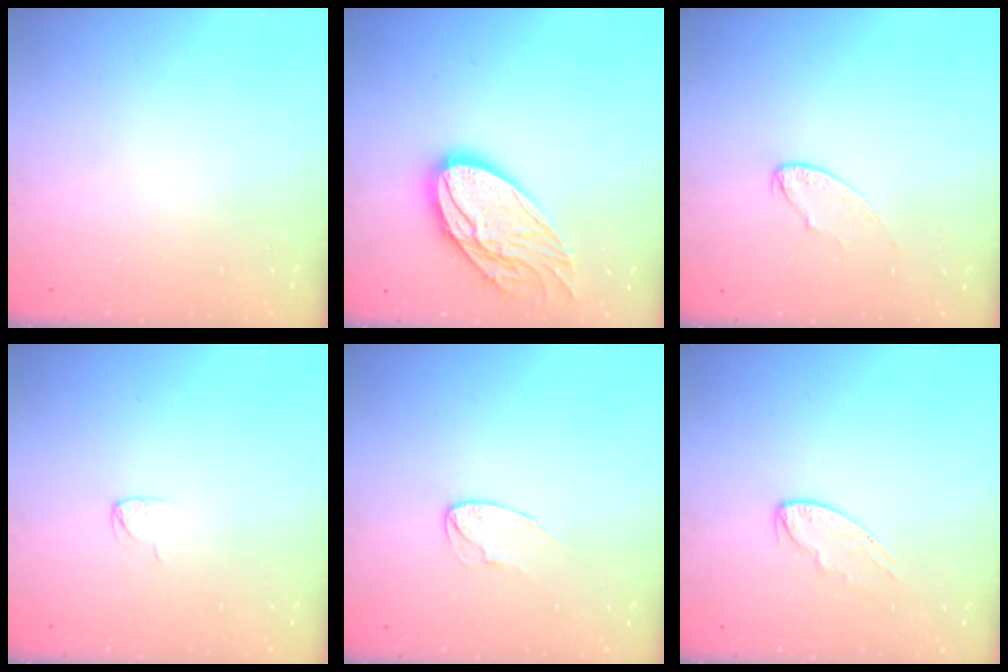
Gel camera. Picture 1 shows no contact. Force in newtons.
{"total": 17.5, "press": 17.4, "slide": 1.5}
{"total": 6.3, "press": 6.3, "slide": 0.4}
{"total": 3.3, "press": 3.3, "slide": 0.2}
{"total": 6.1, "press": 6.1, "slide": 0.5}
{"total": 6.3, "press": 6.3, "slide": 0.8}